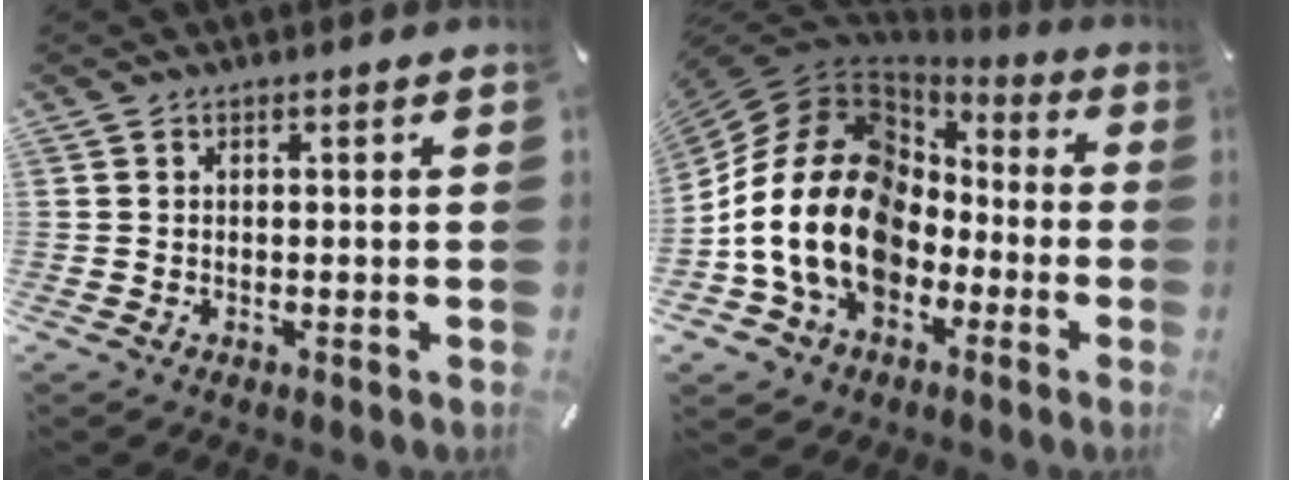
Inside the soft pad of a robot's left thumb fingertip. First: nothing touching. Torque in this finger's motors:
{"motor_torque": [2.36, 2.65, 2.77, 0.00, 1.05]}